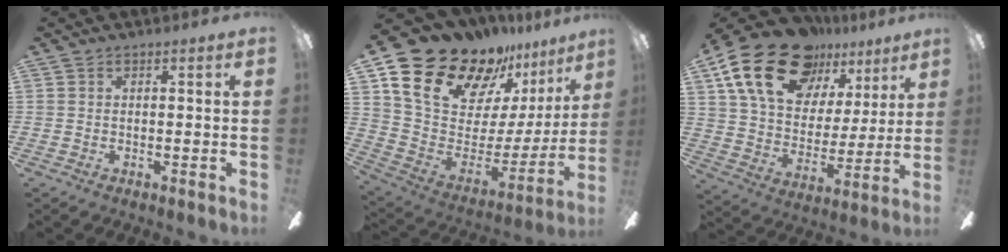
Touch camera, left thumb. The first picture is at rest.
{"total": 21.7, "force": [16.8, 10.7, 8.5], "torque": [-0.154, -0.120, 0.315]}
{"total": 23.6, "force": [14.8, 13.5, 12.5], "torque": [-0.225, -0.078, 0.271]}